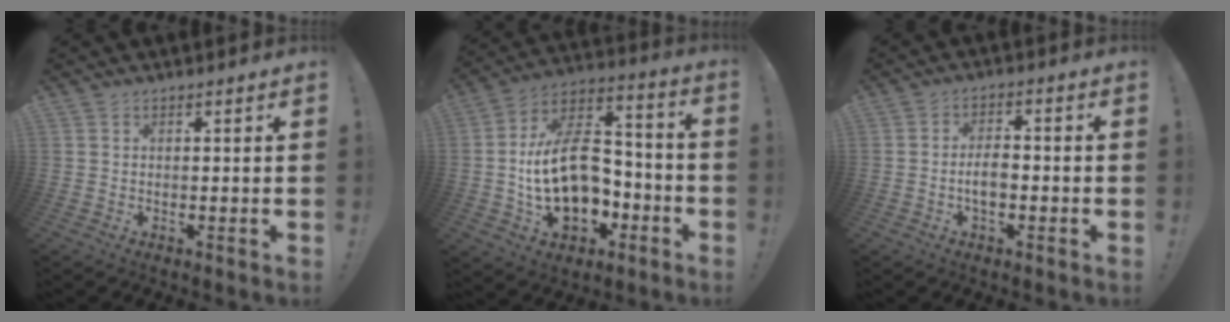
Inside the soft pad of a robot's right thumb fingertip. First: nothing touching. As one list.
[{"total": 20.3, "force": [-2.8, 13.9, 14.5], "torque": [-0.240, 0.015, -0.040]}, {"total": 5.4, "force": [-1.6, 2.6, 4.4], "torque": [-0.069, 0.005, -0.031]}]